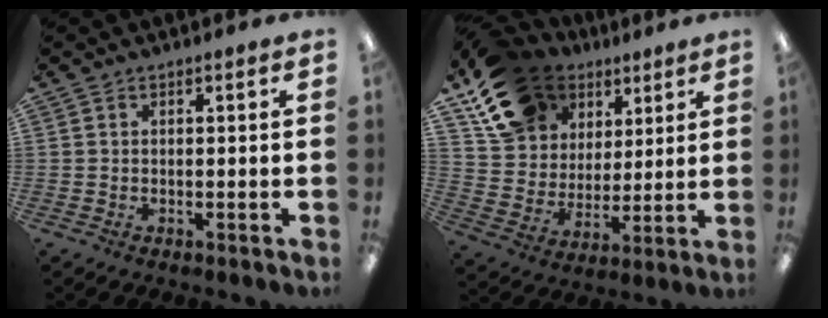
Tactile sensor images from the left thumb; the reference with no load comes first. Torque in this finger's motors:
{"motor_torque": [0.38, 0.53, 1.48, -1.29, 0.18]}